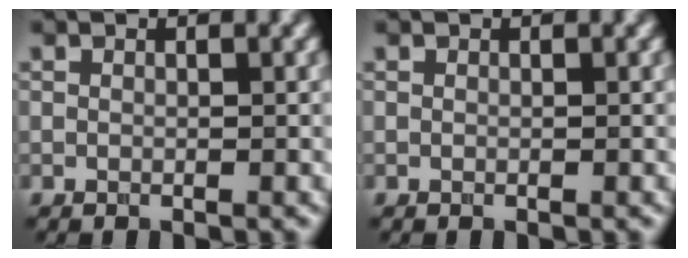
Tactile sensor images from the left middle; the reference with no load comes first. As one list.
[{"total": 0.0}]